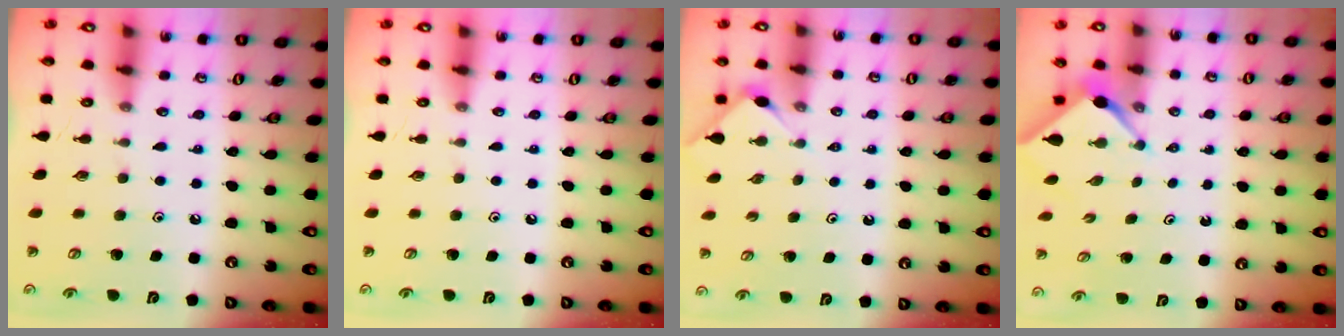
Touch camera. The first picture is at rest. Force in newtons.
{"total": 0.0}
{"total": 2.7, "press": 2.6, "slide": 0.4}
{"total": 2.5, "press": 2.5, "slide": 0.2}